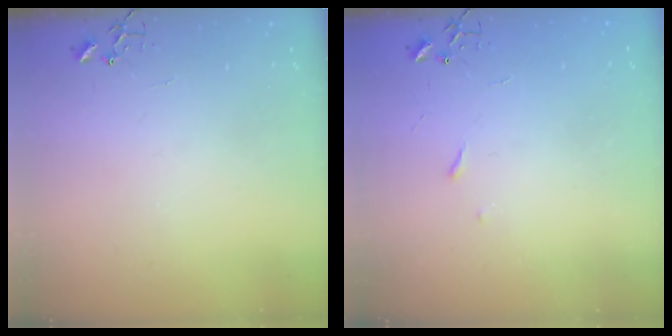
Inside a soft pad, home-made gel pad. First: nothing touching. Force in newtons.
{"total": 2.9, "press": 2.8, "slide": 0.5}